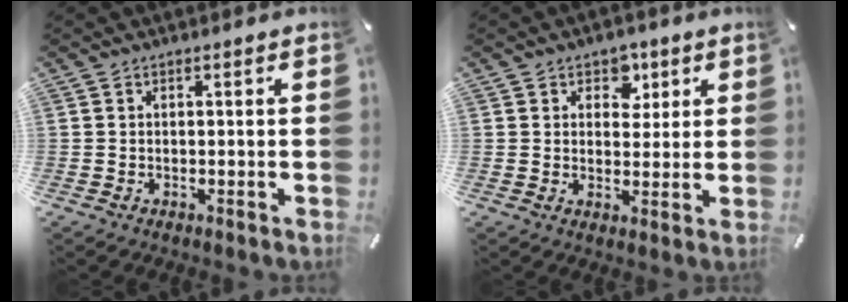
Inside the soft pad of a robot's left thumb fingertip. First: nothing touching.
{"total": 5.8, "force": [2.5, 4.8, 2.1], "torque": [-0.008, -0.008, 0.036]}